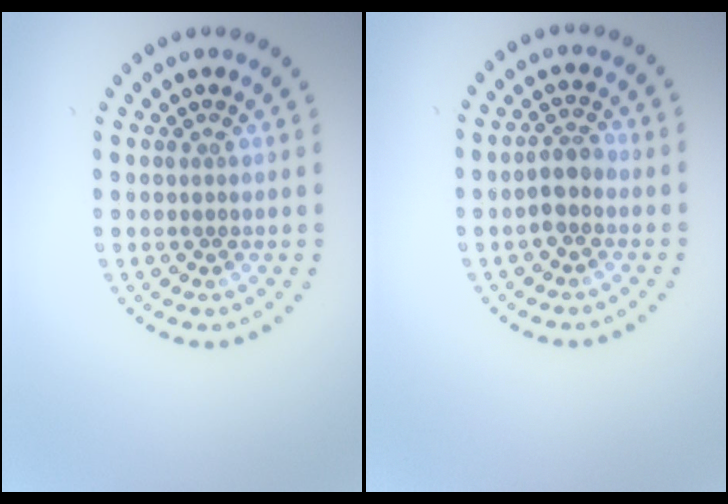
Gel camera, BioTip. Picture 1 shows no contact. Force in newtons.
{"total": 2.1, "press": 1.9, "slide": 0.8}